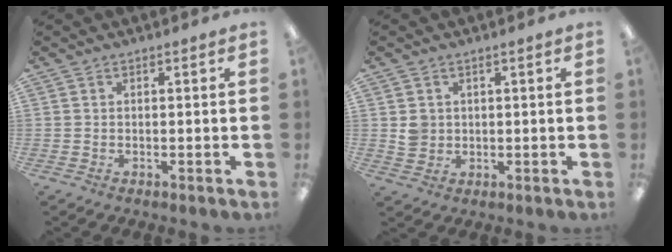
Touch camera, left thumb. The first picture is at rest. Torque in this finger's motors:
{"motor_torque": [-0.04, 0.04, 0.01, -0.02, 0.00]}